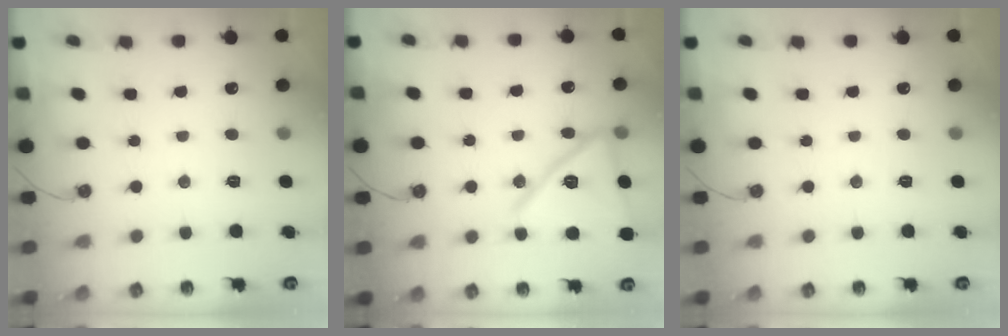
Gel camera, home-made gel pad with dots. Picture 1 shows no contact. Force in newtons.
{"total": 17.5, "press": 16.4, "slide": 6.1}
{"total": 0.0}